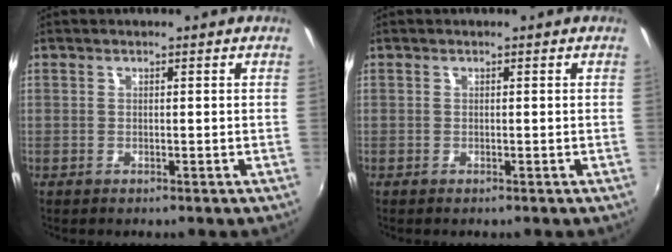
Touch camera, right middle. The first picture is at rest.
{"total": 0.0}